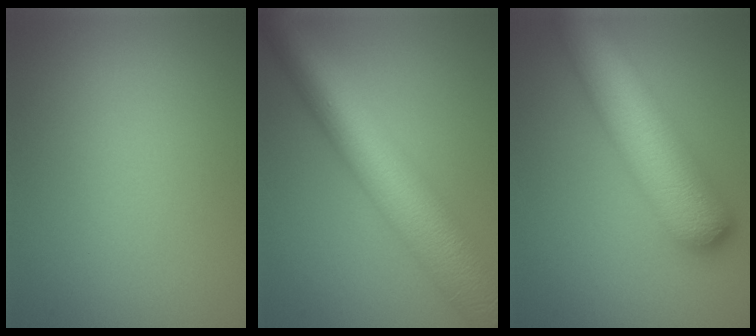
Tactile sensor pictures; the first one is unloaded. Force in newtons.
{"total": 10.9, "press": 10.9, "slide": 0.4}
{"total": 10.2, "press": 10.2, "slide": 0.3}